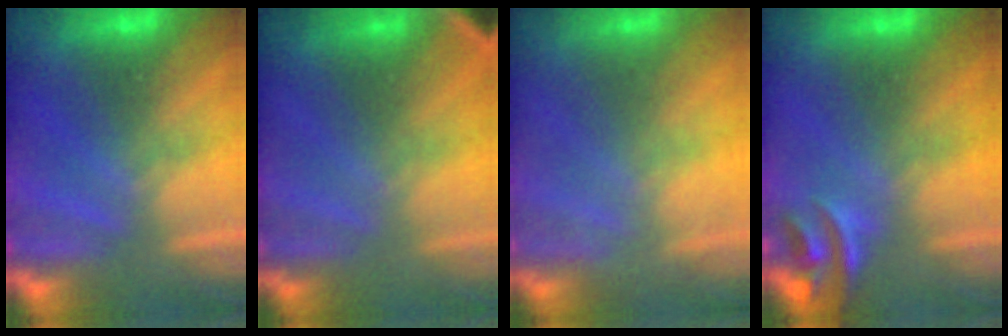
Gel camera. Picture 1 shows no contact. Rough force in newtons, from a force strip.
{"total": 3.0}
{"total": 2.7}
{"total": 2.9}